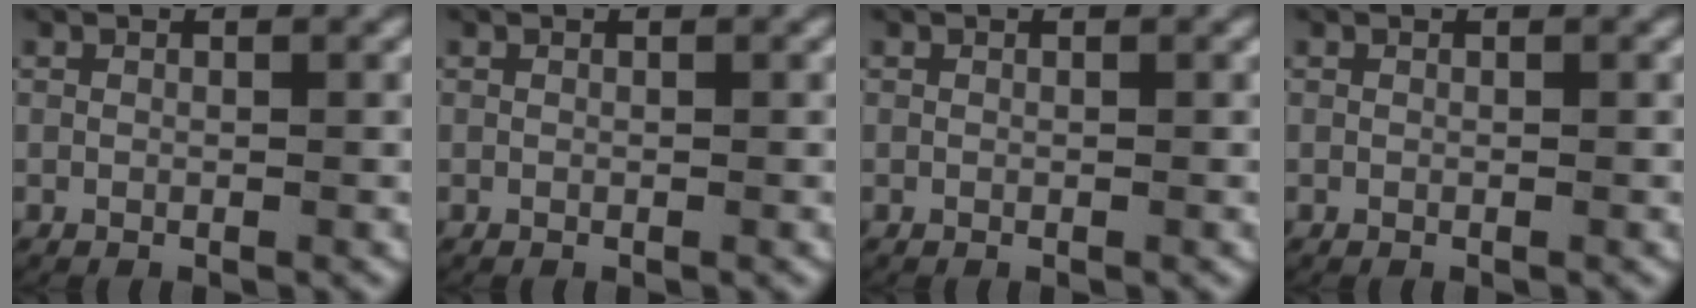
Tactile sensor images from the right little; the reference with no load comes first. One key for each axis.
{"total": 0.0}
{"total": 0.0}
{"total": 0.0}